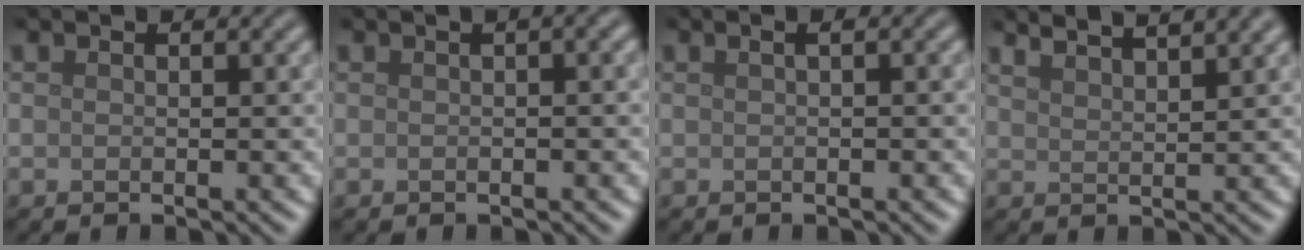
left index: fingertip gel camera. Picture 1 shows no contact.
{"total": 2.0, "force": [0.6, 0.5, 1.9], "torque": [-0.023, 0.010, 0.007]}
{"total": 1.4, "force": [0.4, 0.4, 1.3], "torque": [-0.021, 0.007, 0.001]}
{"total": 6.1, "force": [4.9, 1.7, 3.2], "torque": [-0.016, 0.035, 0.036]}